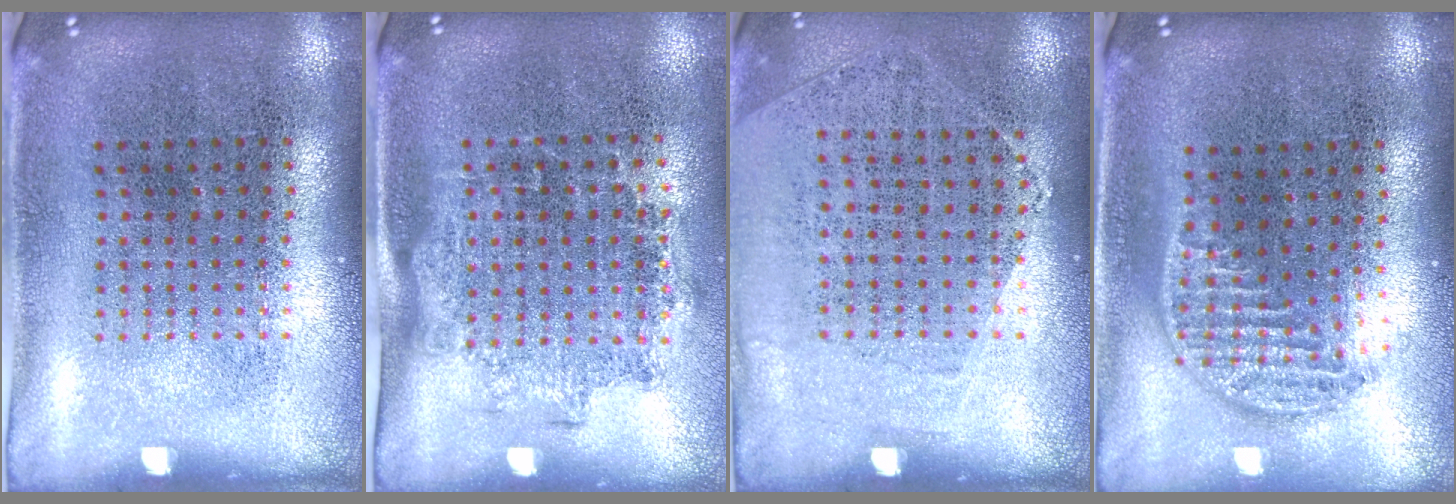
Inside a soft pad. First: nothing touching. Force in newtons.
{"total": 1.4, "press": 1.1, "slide": 0.8}
{"total": 1.1, "press": 0.9, "slide": 0.7}
{"total": 1.3, "press": 1.1, "slide": 0.7}